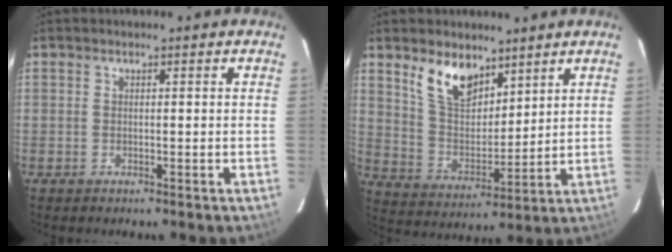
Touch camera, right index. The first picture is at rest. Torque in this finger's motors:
{"motor_torque": [1.14, 1.00, 0.17, 0.07]}